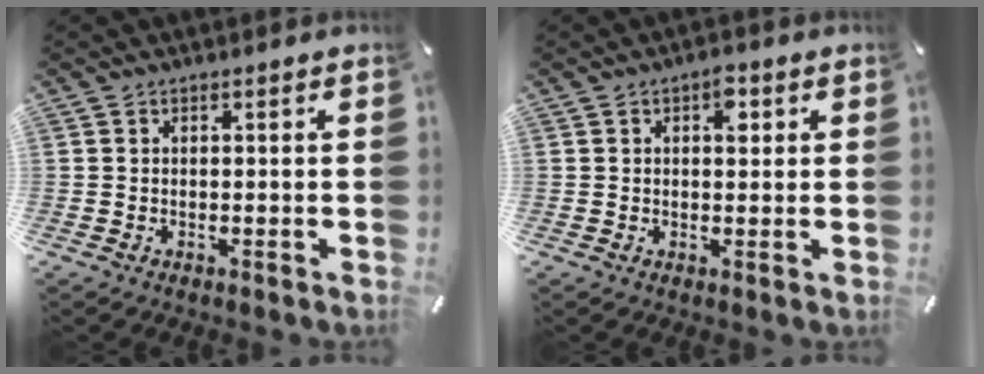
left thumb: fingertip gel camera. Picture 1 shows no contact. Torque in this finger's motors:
{"motor_torque": [0.54, 0.74, 0.22, -0.54, 0.17]}